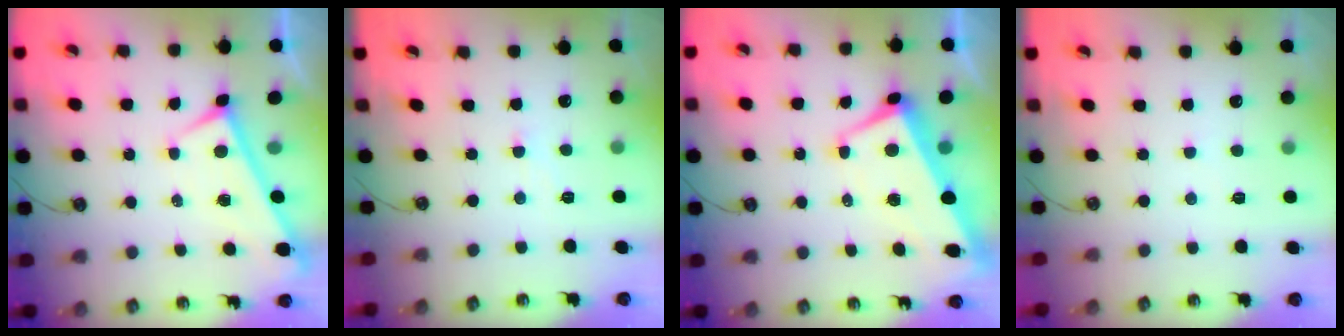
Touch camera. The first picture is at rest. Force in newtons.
{"total": 1.7, "press": 1.6, "slide": 0.5}
{"total": 1.7, "press": 1.1, "slide": 1.3}
{"total": 2.4, "press": 2.4, "slide": 0.2}